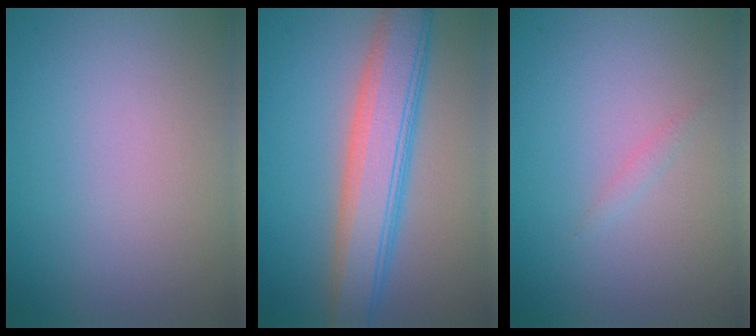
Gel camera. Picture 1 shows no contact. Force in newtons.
{"total": 6.5, "press": 6.5, "slide": 0.1}
{"total": 0.6, "press": 0.6, "slide": 0.1}